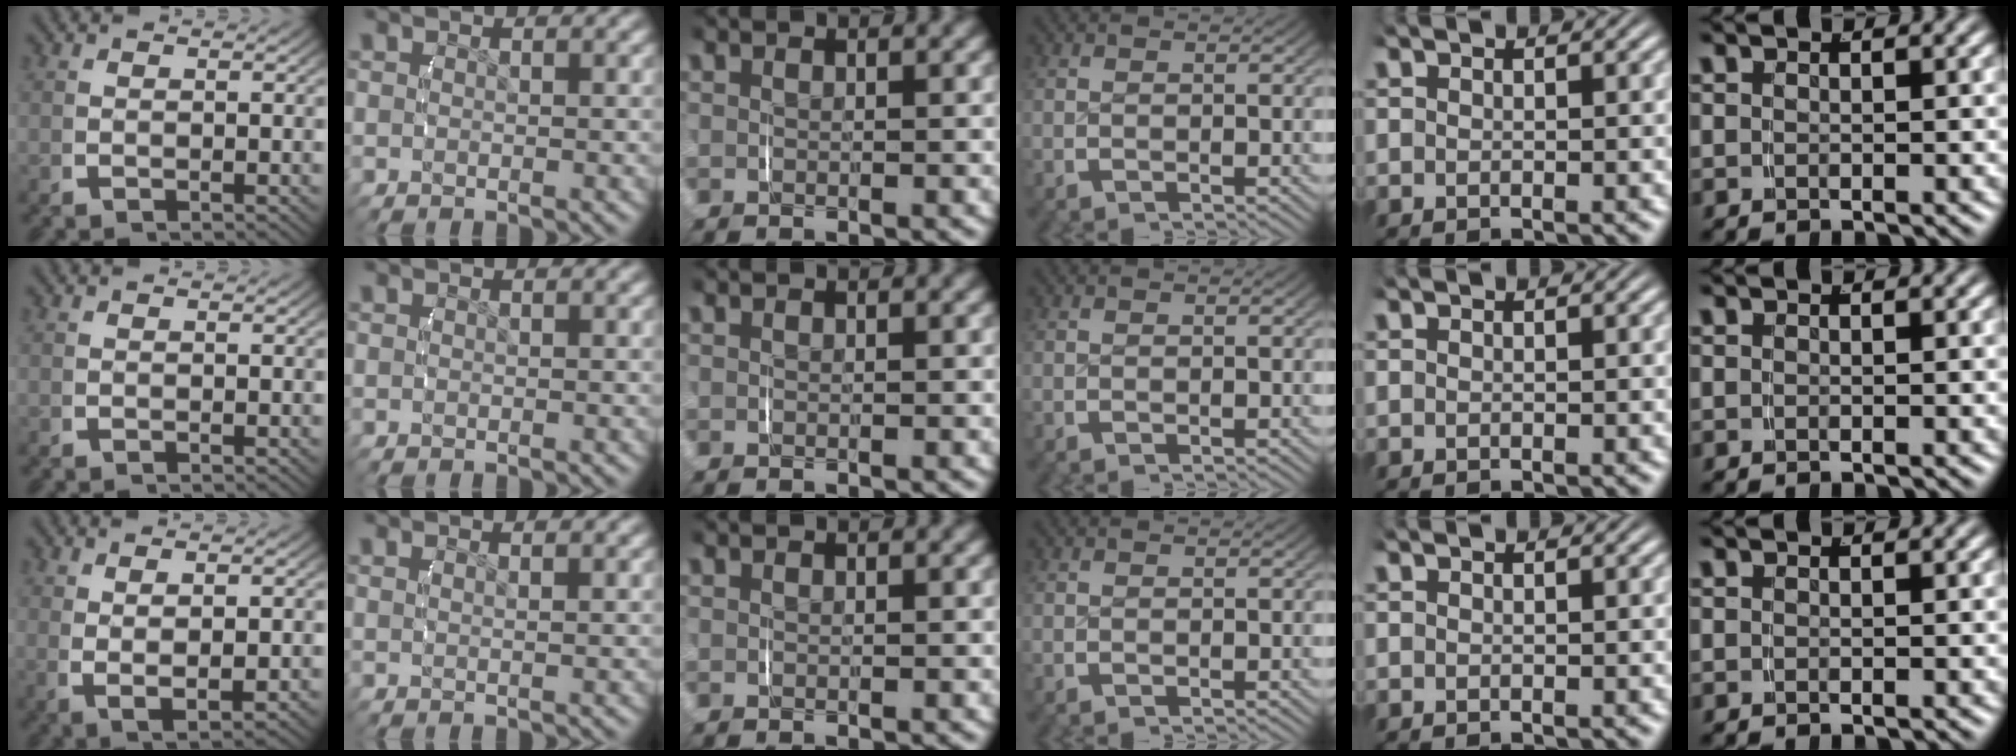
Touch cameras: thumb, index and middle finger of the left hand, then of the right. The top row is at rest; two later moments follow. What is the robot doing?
{"motion": "lift_and_place", "object": "scarf"}